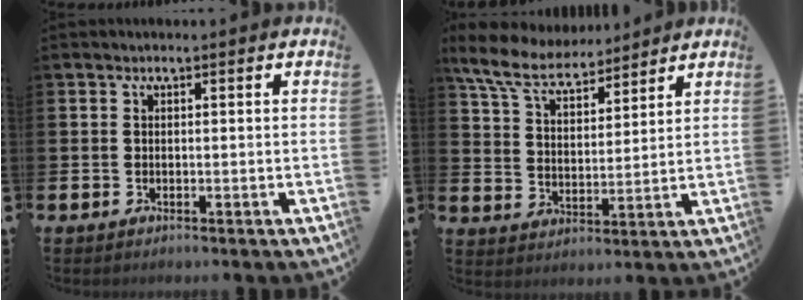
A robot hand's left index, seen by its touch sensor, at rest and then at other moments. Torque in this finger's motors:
{"motor_torque": [1.08, -1.06, 0.68, 0.19]}